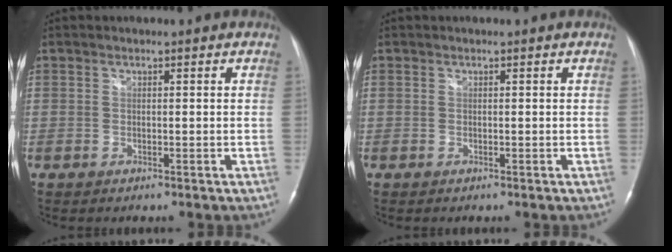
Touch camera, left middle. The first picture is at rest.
{"total": 0.0}